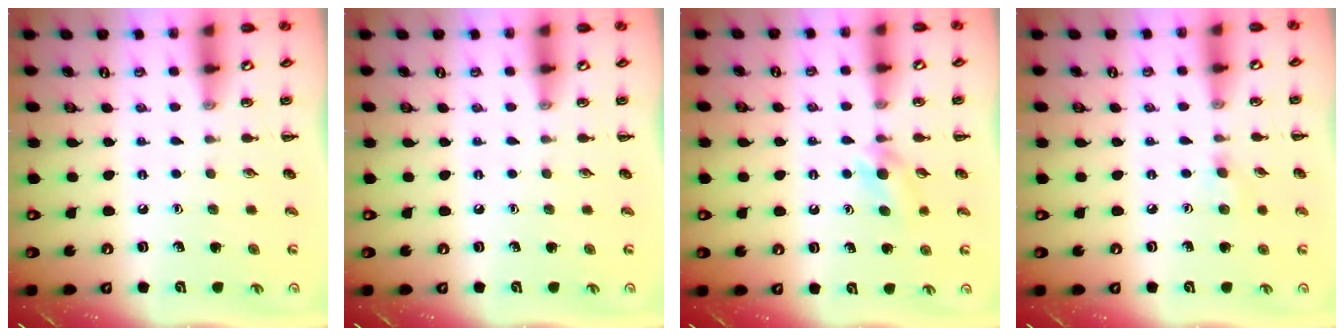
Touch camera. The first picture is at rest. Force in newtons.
{"total": 0.0}
{"total": 5.0, "press": 4.6, "slide": 1.7}
{"total": 4.5, "press": 4.1, "slide": 1.7}